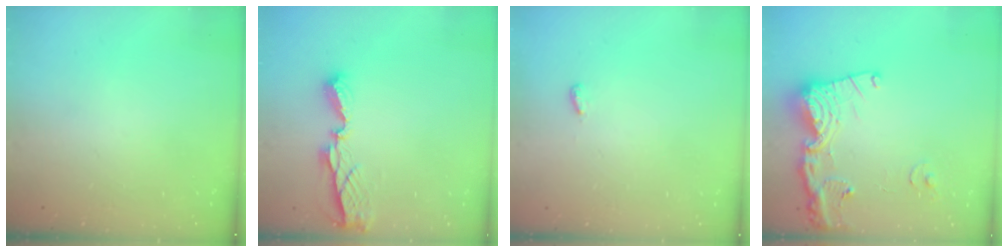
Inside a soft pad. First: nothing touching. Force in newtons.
{"total": 6.9, "press": 6.9, "slide": 0.6}
{"total": 3.2, "press": 3.1, "slide": 0.4}
{"total": 17.6, "press": 17.5, "slide": 2.0}